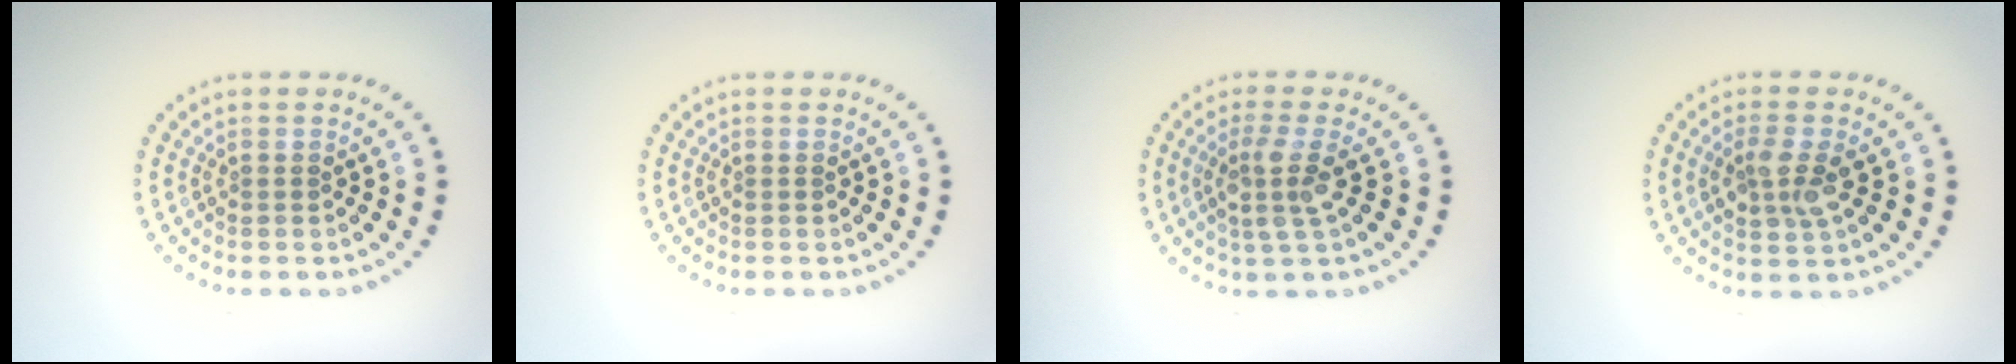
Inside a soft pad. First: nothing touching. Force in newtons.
{"total": 0.0}
{"total": 3.1, "press": 2.5, "slide": 1.9}
{"total": 2.8, "press": 2.7, "slide": 0.6}